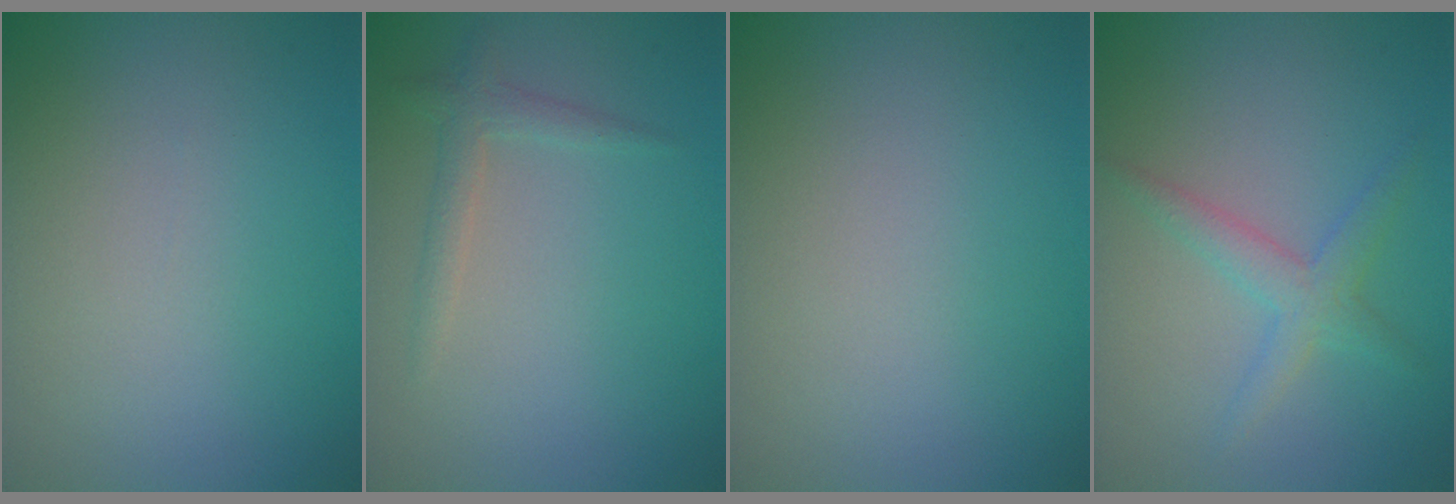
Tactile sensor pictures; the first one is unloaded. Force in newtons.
{"total": 1.5, "press": 1.5, "slide": 0.0}
{"total": 0.0}
{"total": 2.4, "press": 2.4, "slide": 0.1}